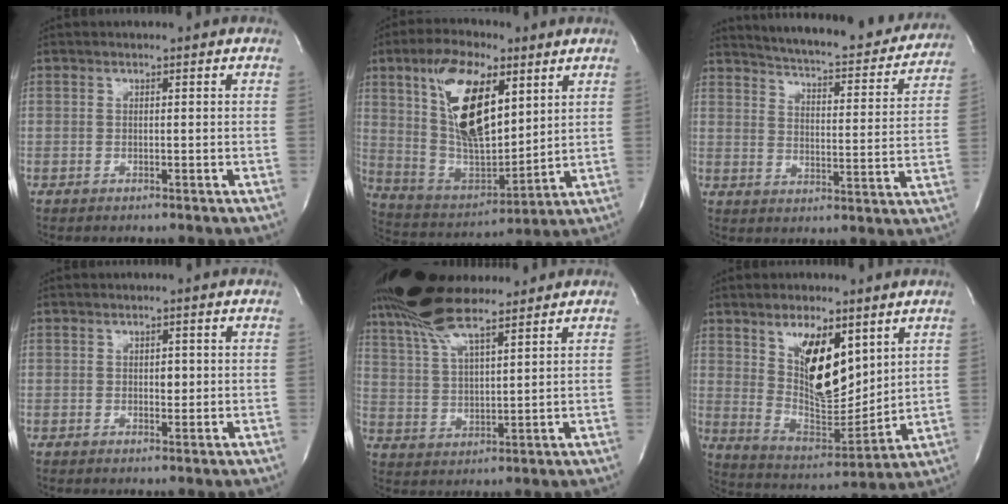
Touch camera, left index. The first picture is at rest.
{"total": 17.2, "force": [7.0, 6.6, 14.3], "torque": [-0.274, 0.005, 0.131]}
{"total": 22.6, "force": [21.0, 4.0, 7.5], "torque": [-0.109, -0.053, 0.257]}
{"total": 1.8, "force": [-0.1, 1.1, 1.4], "torque": [-0.020, -0.004, -0.002]}
{"total": 11.9, "force": [9.8, 2.1, 6.4], "torque": [-0.132, 0.015, 0.185]}
{"total": 13.1, "force": [5.5, 5.1, 10.7], "torque": [-0.195, -0.009, 0.109]}